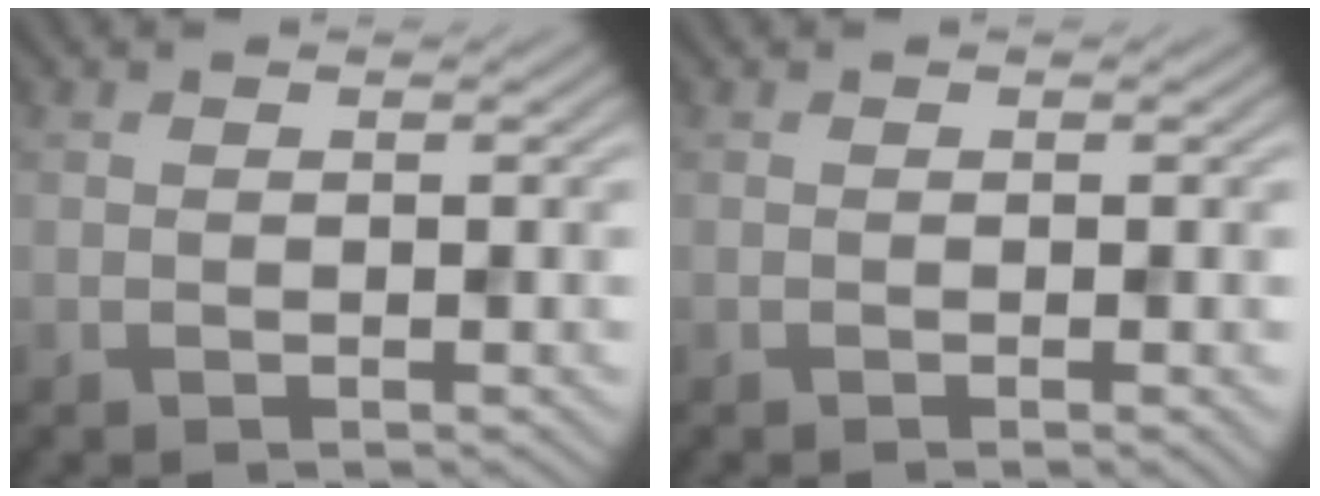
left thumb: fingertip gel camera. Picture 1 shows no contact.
{"total": 0.0}